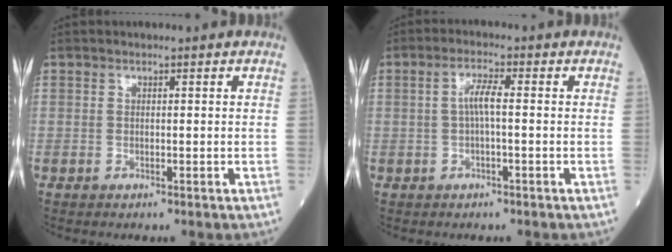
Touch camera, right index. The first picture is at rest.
{"total": 3.2, "force": [0.0, 0.4, 3.2], "torque": [-0.061, 0.008, 0.000]}